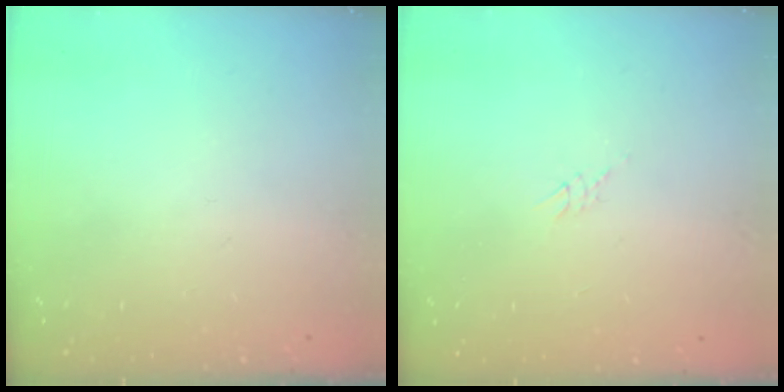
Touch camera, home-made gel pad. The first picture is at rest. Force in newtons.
{"total": 2.6, "press": 2.6, "slide": 0.2}